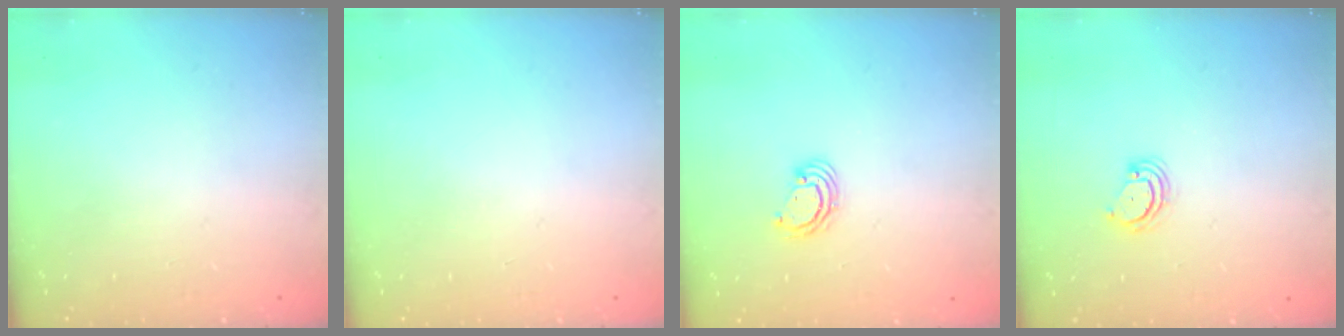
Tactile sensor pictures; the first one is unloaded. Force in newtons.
{"total": 0.0}
{"total": 3.8, "press": 3.8, "slide": 0.2}
{"total": 4.2, "press": 4.1, "slide": 0.3}